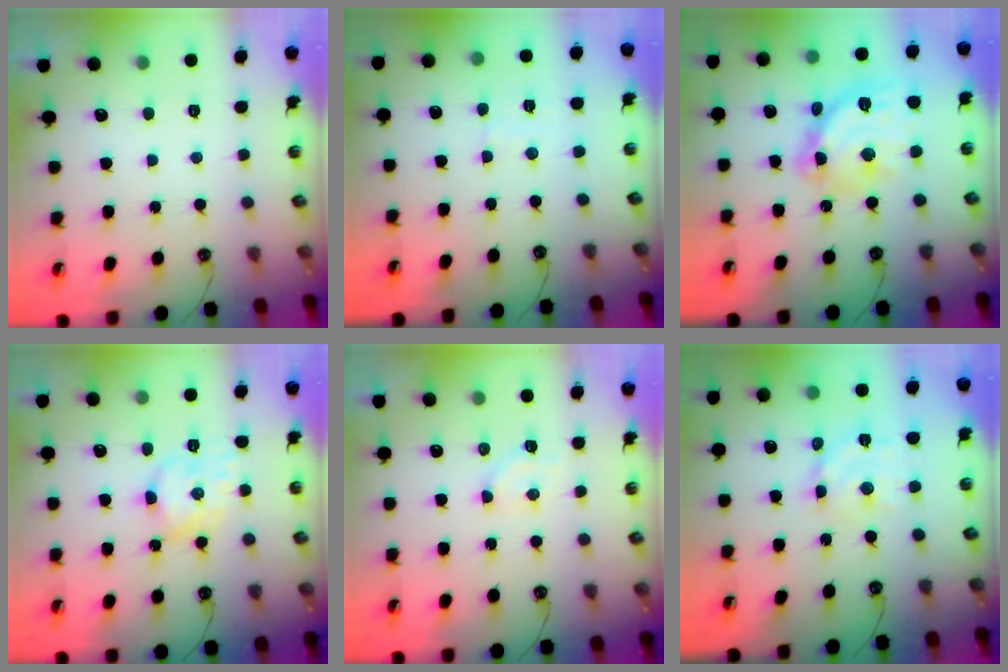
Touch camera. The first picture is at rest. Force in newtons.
{"total": 2.8, "press": 2.7, "slide": 0.5}
{"total": 16.2, "press": 16.2, "slide": 1.7}
{"total": 8.7, "press": 8.7, "slide": 0.2}
{"total": 4.8, "press": 4.7, "slide": 1.0}
{"total": 10.1, "press": 10.1, "slide": 0.7}